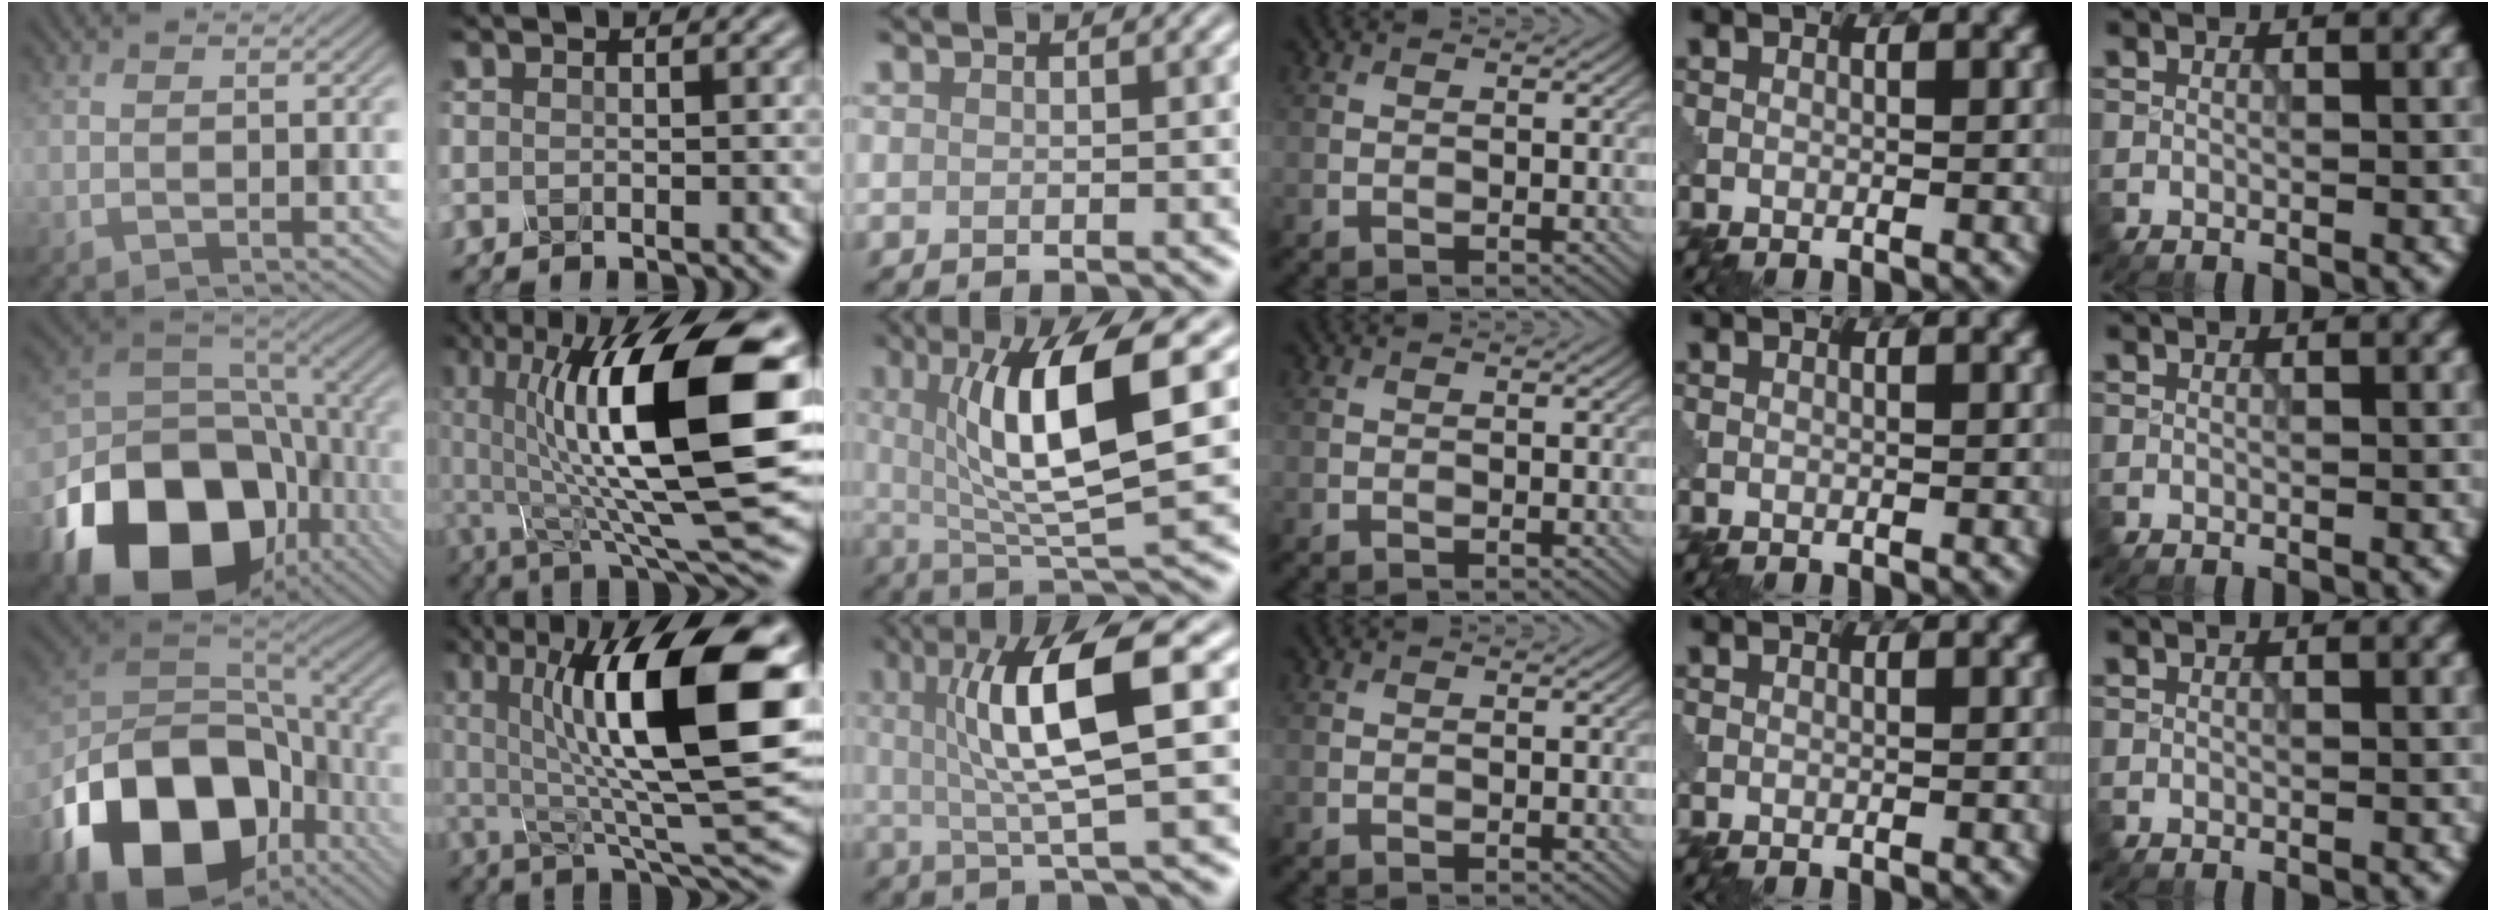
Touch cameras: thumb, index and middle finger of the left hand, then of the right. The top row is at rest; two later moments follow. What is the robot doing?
{"motion": "shake", "object": "sieve"}